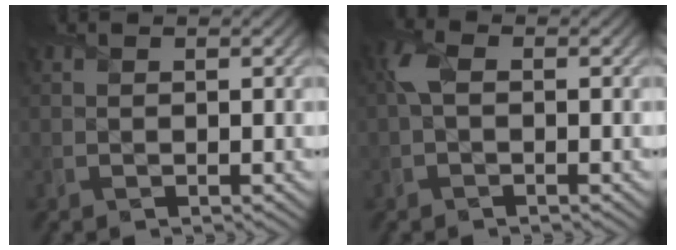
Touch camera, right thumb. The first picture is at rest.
{"total": 2.5, "force": [0.2, 1.3, 2.1], "torque": [-0.053, 0.008, -0.006]}